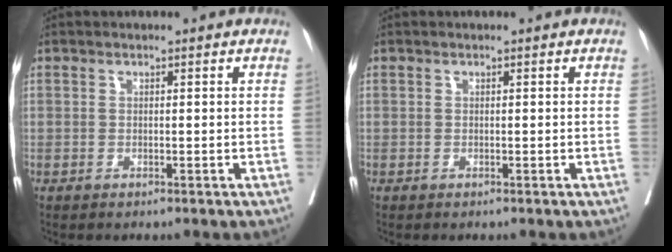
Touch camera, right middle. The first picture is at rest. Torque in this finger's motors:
{"motor_torque": [0.63, -0.53, 0.04, 0.00]}